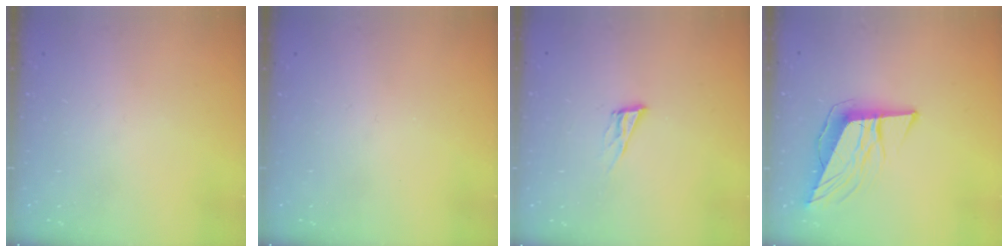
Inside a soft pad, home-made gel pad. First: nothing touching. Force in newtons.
{"total": 0.0}
{"total": 8.4, "press": 8.0, "slide": 2.2}
{"total": 11.2, "press": 10.6, "slide": 3.7}